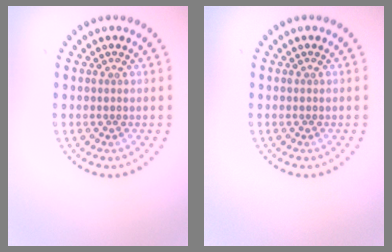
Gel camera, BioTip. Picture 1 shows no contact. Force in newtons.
{"total": 0.0}